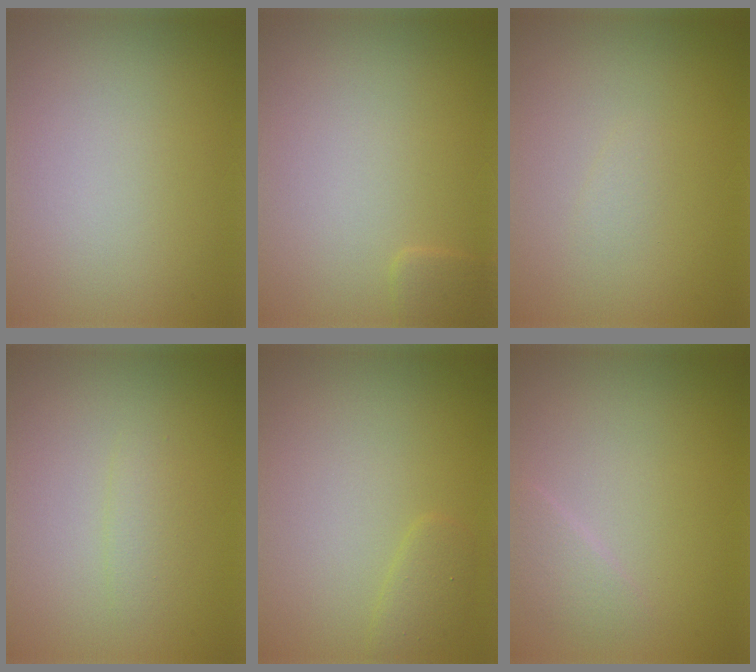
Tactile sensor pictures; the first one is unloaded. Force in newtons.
{"total": 0.9, "press": 0.8, "slide": 0.1}
{"total": 0.5, "press": 0.5, "slide": 0.1}
{"total": 1.2, "press": 1.2, "slide": 0.1}
{"total": 1.3, "press": 1.3, "slide": 0.2}
{"total": 1.4, "press": 1.4, "slide": 0.1}